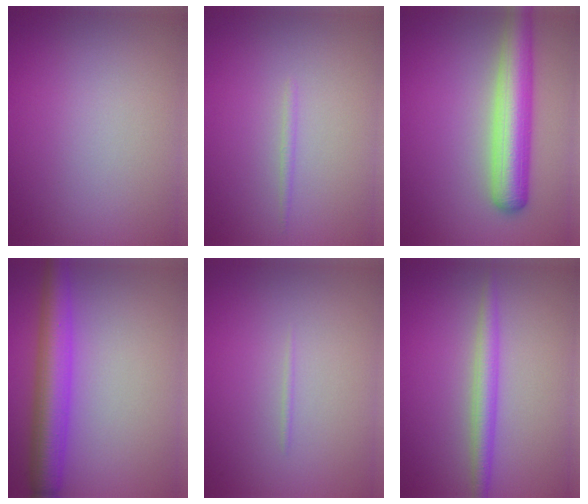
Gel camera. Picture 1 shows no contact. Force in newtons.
{"total": 0.6, "press": 0.6, "slide": 0.1}
{"total": 6.0, "press": 6.0, "slide": 0.3}
{"total": 5.6, "press": 5.6, "slide": 0.1}
{"total": 0.7, "press": 0.7, "slide": 0.2}
{"total": 2.5, "press": 2.5, "slide": 0.1}